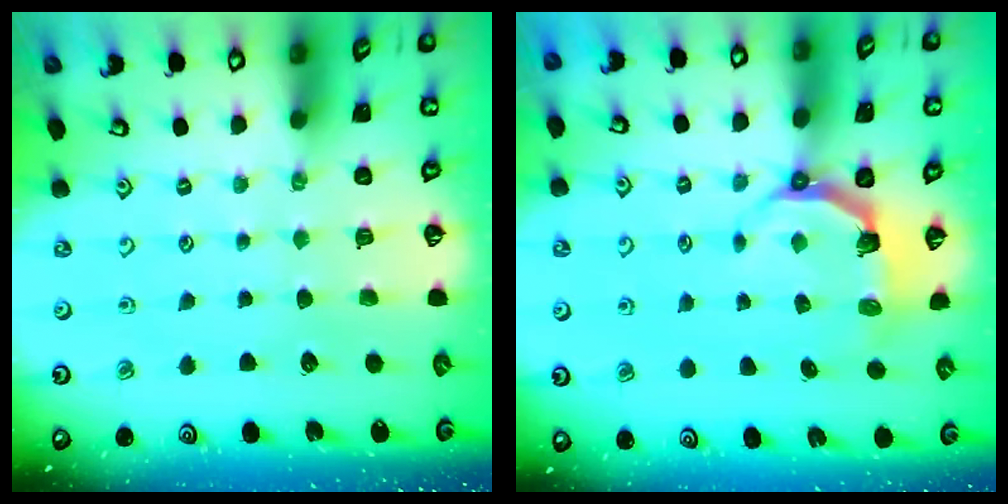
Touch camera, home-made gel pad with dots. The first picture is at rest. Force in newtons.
{"total": 4.9, "press": 3.4, "slide": 3.6}